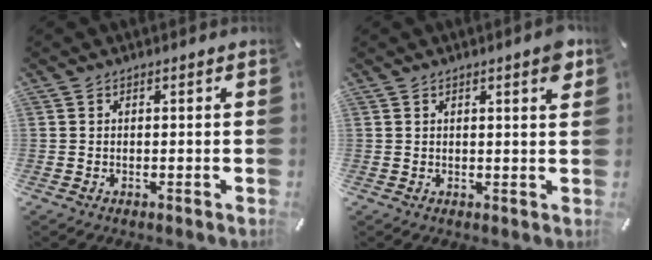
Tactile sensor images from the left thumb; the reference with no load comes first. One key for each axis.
{"total": 3.5, "fx": 1.7, "fy": 0.6, "fz": 3.0, "tx": -0.044, "ty": -0.005, "tz": 0.025}